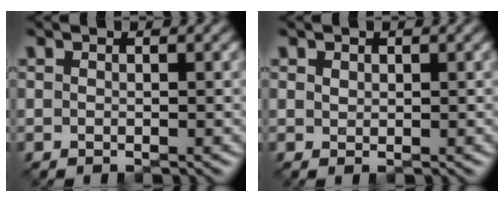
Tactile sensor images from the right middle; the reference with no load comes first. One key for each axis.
{"total": 0.7, "fx": 0.4, "fy": 0.4, "fz": 0.3, "tx": -0.009, "ty": 0.000, "tz": 0.008}